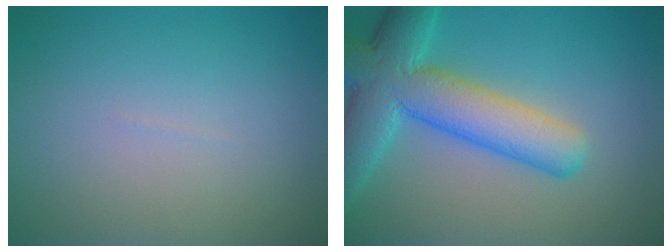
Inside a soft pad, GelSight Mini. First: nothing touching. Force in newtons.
{"total": 8.7, "press": 8.7, "slide": 0.4}